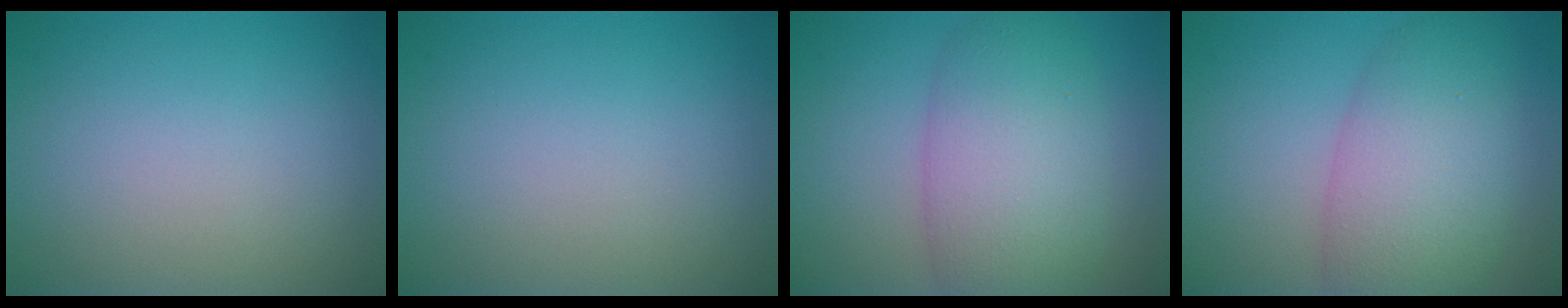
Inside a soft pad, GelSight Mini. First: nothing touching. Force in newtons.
{"total": 0.0}
{"total": 7.5, "press": 7.4, "slide": 0.2}
{"total": 7.4, "press": 7.4, "slide": 0.3}